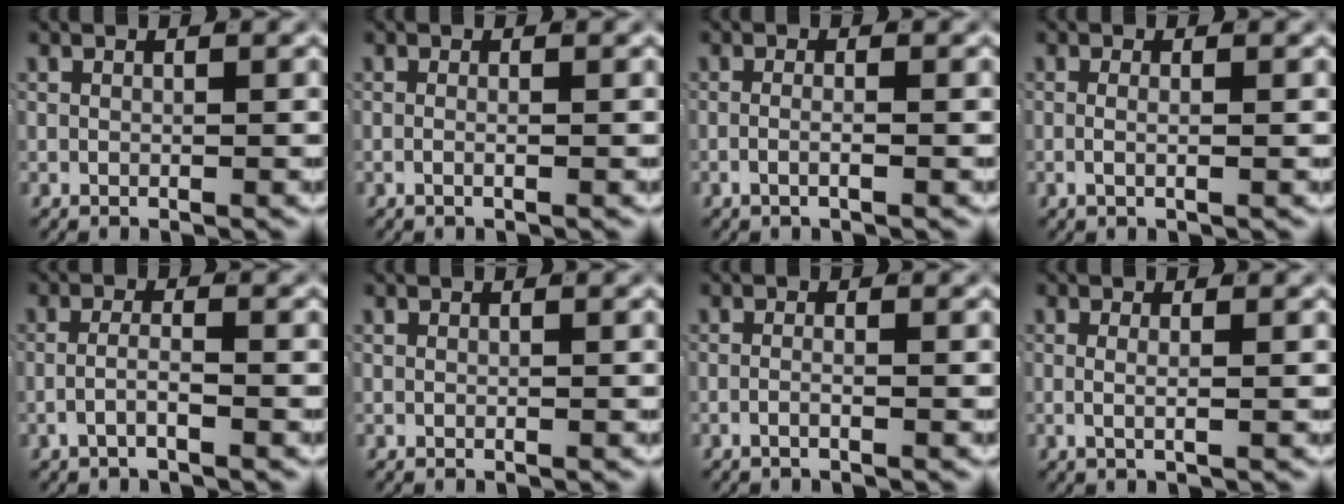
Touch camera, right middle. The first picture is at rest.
{"total": 0.8, "force": [-0.5, -0.1, 0.7], "torque": [-0.016, -0.003, -0.007]}
{"total": 1.5, "force": [-1.0, -0.1, 1.1], "torque": [-0.030, -0.007, -0.015]}
{"total": 1.3, "force": [-0.5, 0.0, 1.1], "torque": [-0.030, -0.009, -0.008]}
{"total": 2.1, "force": [-1.4, 0.2, 1.5], "torque": [-0.031, -0.007, -0.024]}
{"total": 0.0}
{"total": 1.2, "force": [-0.9, 0.0, 0.8], "torque": [-0.021, -0.004, -0.017]}
{"total": 1.4, "force": [-0.2, 0.1, 1.4], "torque": [-0.034, -0.011, 0.000]}